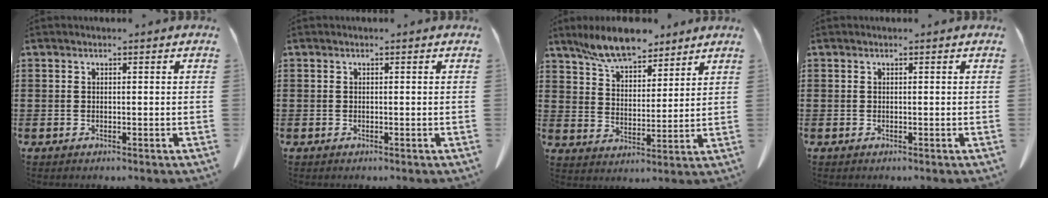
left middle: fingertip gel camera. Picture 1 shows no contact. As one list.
[{"total": 0.0}, {"total": 8.2, "force": [7.3, 2.2, 3.1], "torque": [-0.088, -0.016, 0.138]}, {"total": 0.0}]